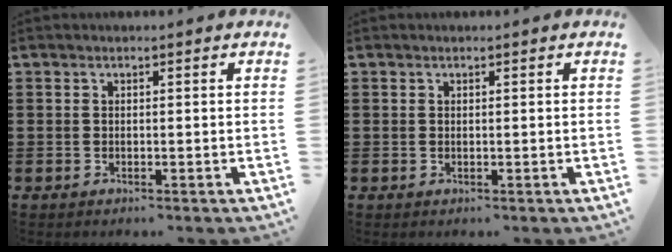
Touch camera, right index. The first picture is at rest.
{"total": 0.0}